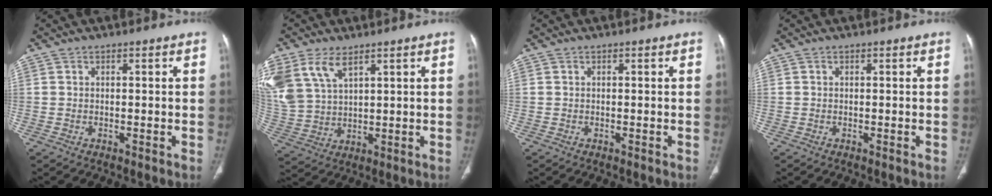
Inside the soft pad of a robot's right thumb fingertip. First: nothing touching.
{"total": 12.3, "force": [6.7, 6.7, 7.8], "torque": [-0.176, -0.008, 0.149]}
{"total": 0.0}
{"total": 0.0}